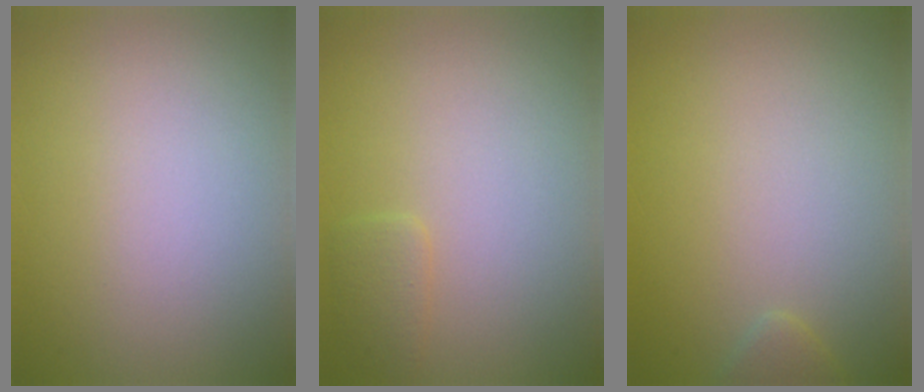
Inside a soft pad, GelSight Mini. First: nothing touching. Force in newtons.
{"total": 1.2, "press": 1.2, "slide": 0.1}
{"total": 1.0, "press": 1.0, "slide": 0.1}